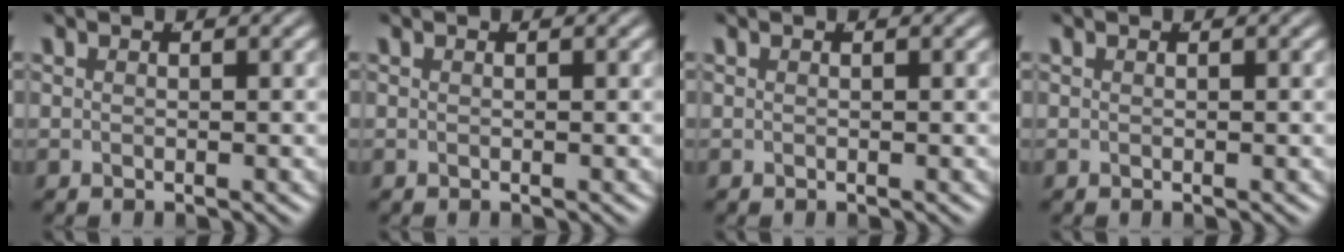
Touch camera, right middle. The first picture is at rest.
{"total": 0.0}
{"total": 0.0}
{"total": 0.0}